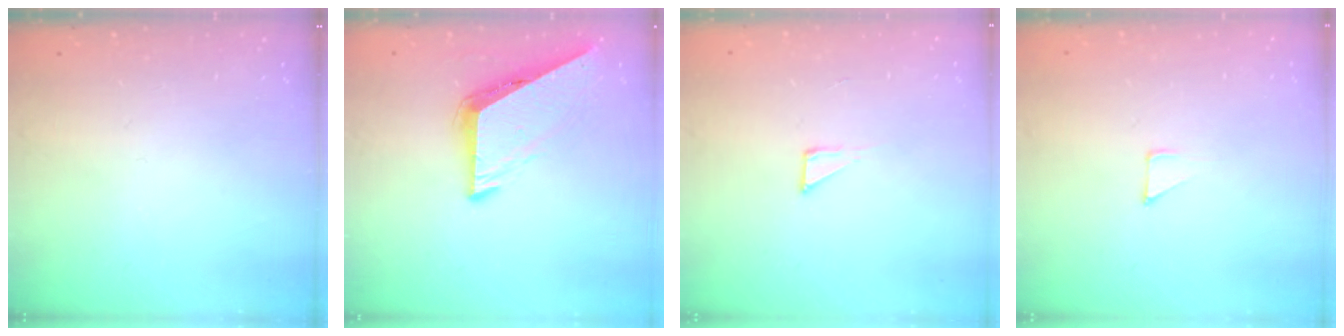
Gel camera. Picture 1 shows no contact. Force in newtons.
{"total": 6.8, "press": 6.8, "slide": 0.4}
{"total": 3.7, "press": 3.7, "slide": 0.4}
{"total": 2.8, "press": 2.8, "slide": 0.2}